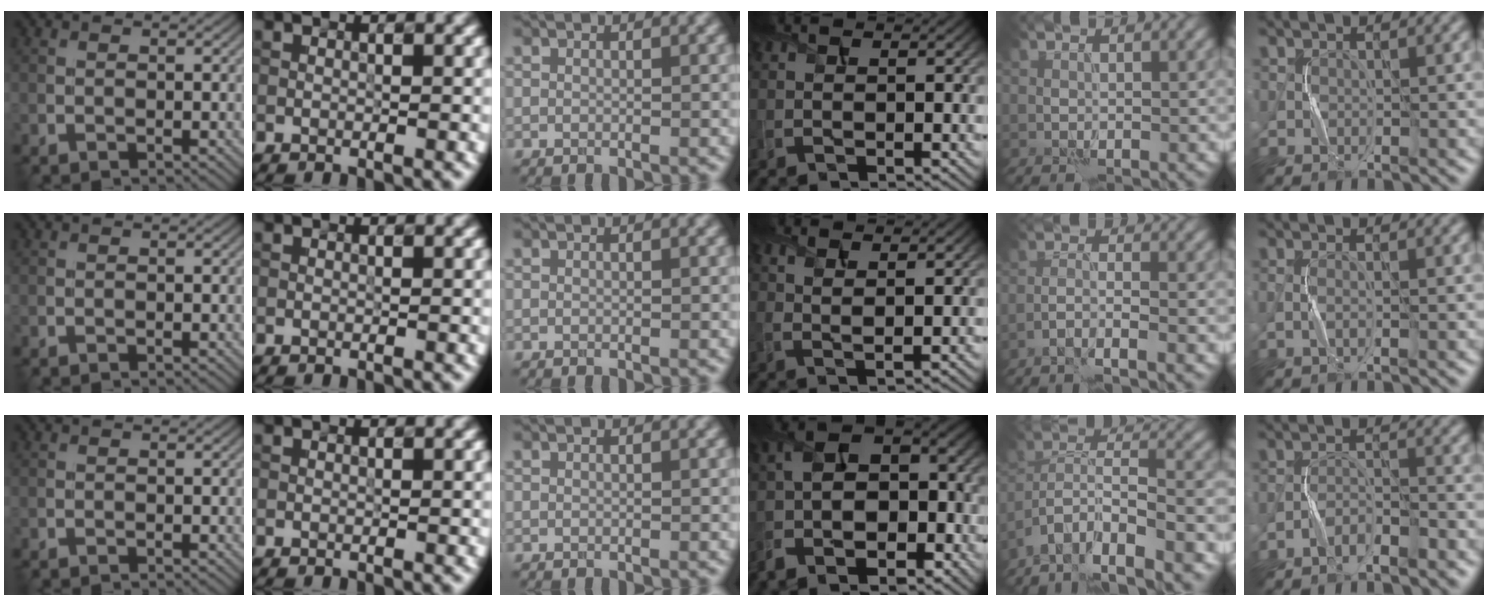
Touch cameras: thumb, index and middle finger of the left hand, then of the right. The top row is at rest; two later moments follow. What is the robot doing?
{"motion": "squeeze", "object": "sponge"}